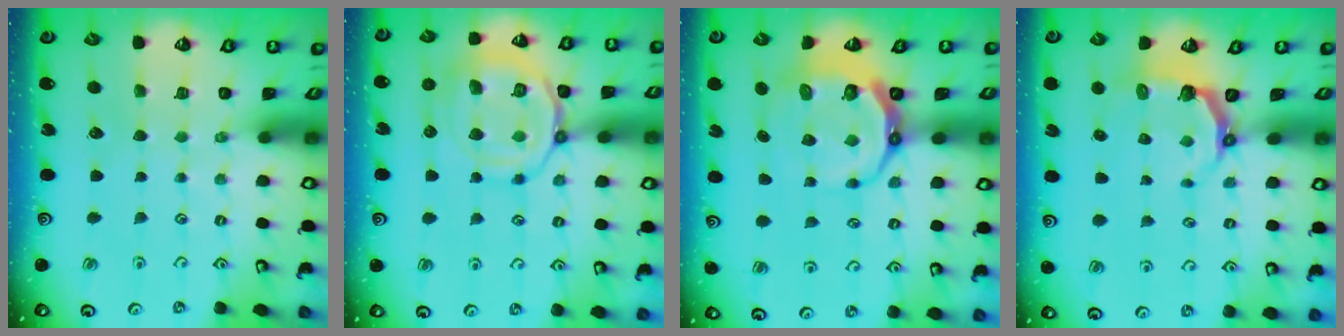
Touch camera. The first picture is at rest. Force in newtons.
{"total": 16.4, "press": 16.3, "slide": 1.6}
{"total": 10.8, "press": 10.0, "slide": 4.1}
{"total": 4.6, "press": 3.0, "slide": 3.4}